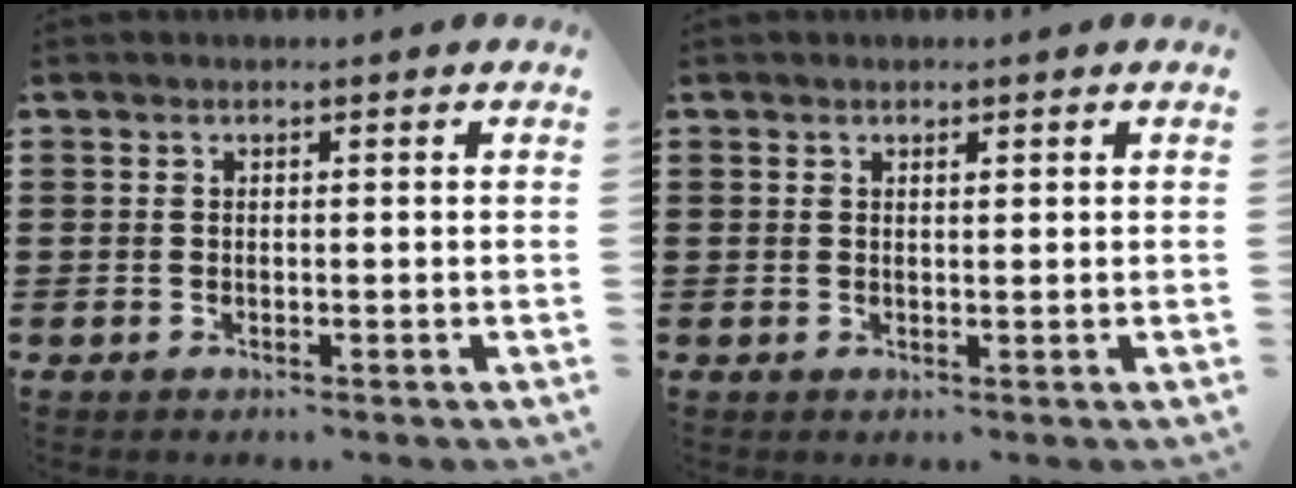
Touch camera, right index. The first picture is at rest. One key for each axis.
{"total": 0.6, "fx": 0.4, "fy": 0.2, "fz": 0.4, "tx": -0.008, "ty": 0.001, "tz": 0.008}